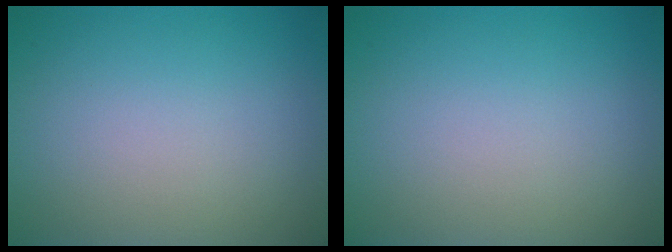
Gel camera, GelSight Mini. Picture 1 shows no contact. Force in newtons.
{"total": 0.0}